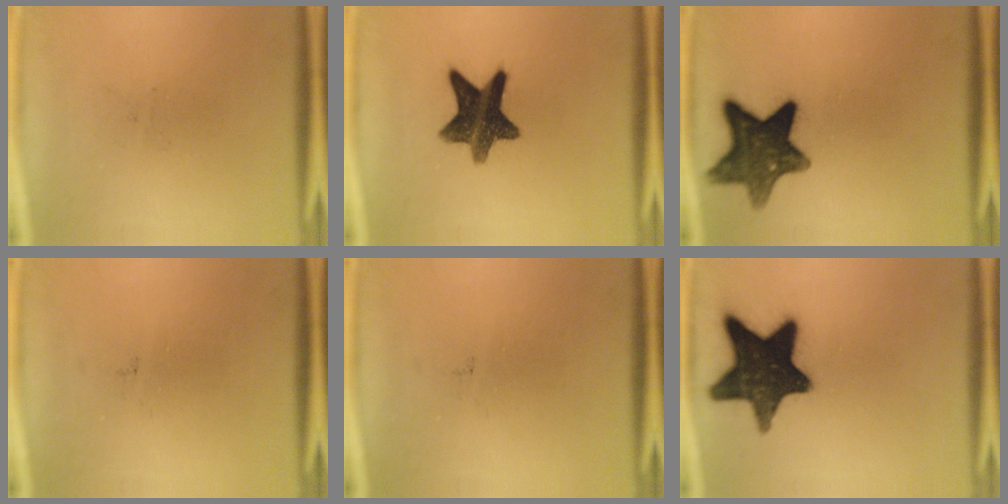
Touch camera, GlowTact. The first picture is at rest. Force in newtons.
{"total": 12.0}
{"total": 12.2}
{"total": 0.0}
{"total": 0.0}
{"total": 17.3}